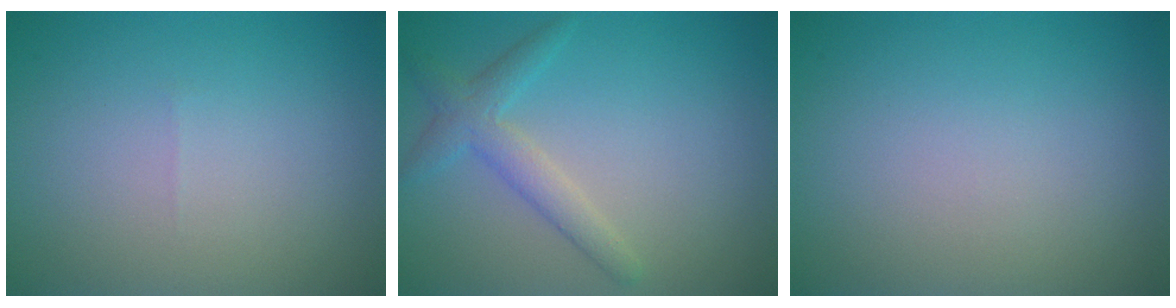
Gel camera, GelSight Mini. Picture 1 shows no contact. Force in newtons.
{"total": 2.7, "press": 2.7, "slide": 0.1}
{"total": 0.0}